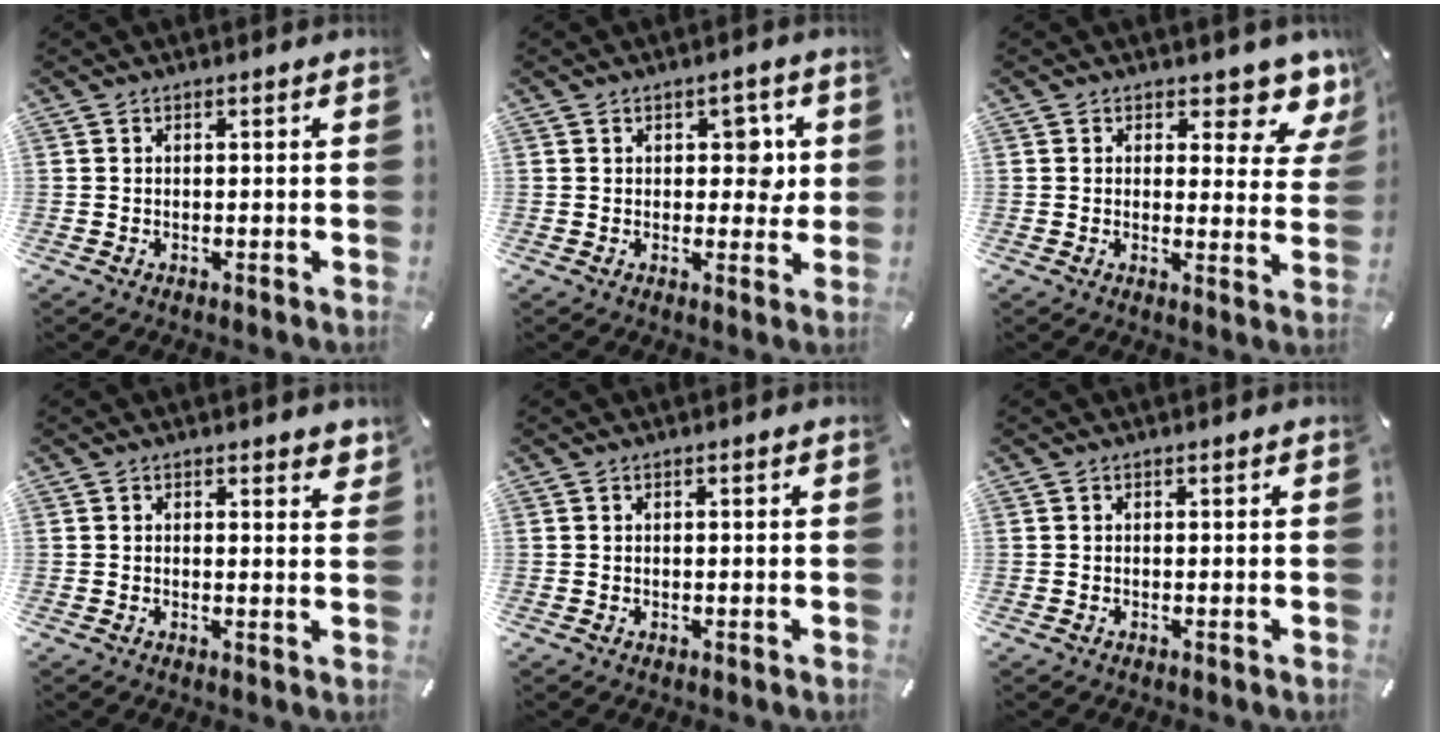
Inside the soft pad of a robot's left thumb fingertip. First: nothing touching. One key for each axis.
{"total": 5.9, "fx": 1.5, "fy": 4.0, "fz": 4.2, "tx": -0.040, "ty": -0.008, "tz": 0.015}
{"total": 7.4, "fx": 5.6, "fy": 3.5, "fz": 3.3, "tx": -0.020, "ty": -0.050, "tz": 0.093}
{"total": 1.4, "fx": 1.1, "fy": 0.6, "fz": 0.6, "tx": 0.003, "ty": -0.005, "tz": 0.018}
{"total": 0.0}
{"total": 0.0}